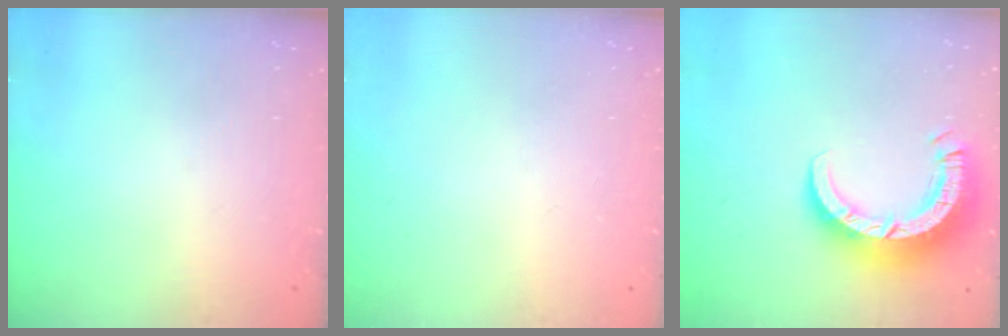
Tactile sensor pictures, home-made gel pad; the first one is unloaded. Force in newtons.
{"total": 0.0}
{"total": 10.6, "press": 10.5, "slide": 1.0}